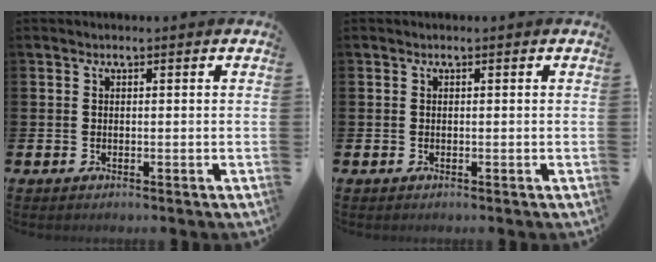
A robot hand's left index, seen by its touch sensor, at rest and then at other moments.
{"total": 0.0}